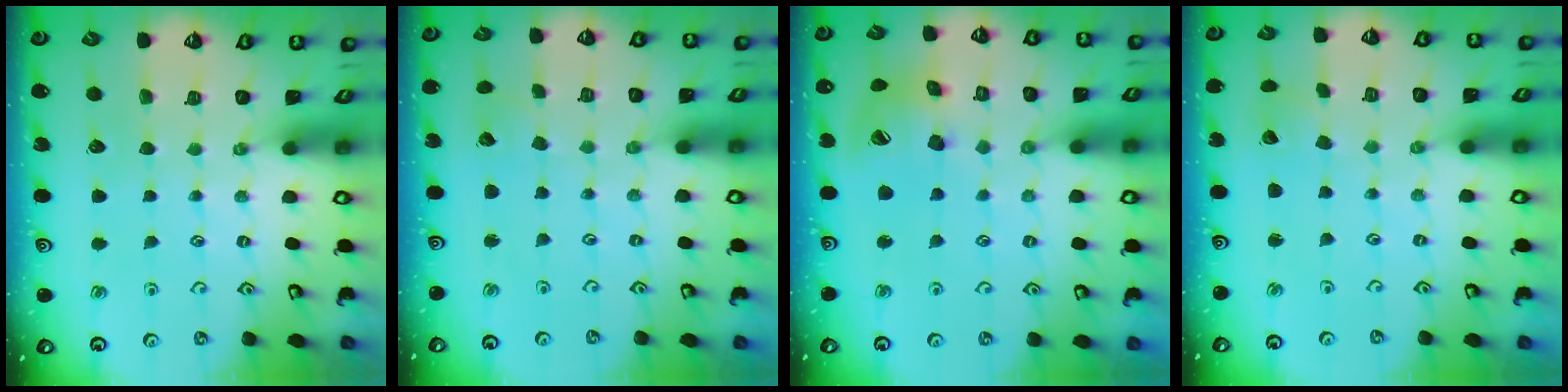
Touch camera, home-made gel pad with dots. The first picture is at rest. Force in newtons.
{"total": 3.1, "press": 3.1, "slide": 0.3}
{"total": 15.8, "press": 15.6, "slide": 2.4}
{"total": 2.9, "press": 2.9, "slide": 0.1}